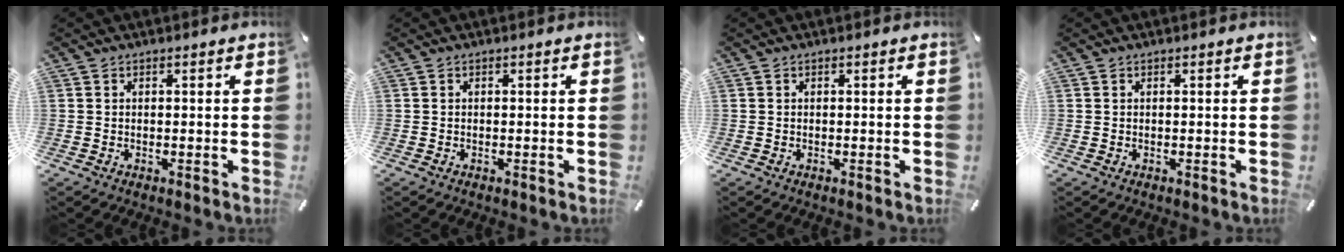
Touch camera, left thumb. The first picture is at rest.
{"total": 0.0}
{"total": 0.0}
{"total": 0.0}